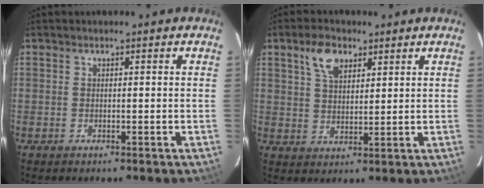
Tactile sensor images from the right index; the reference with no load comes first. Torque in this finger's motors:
{"motor_torque": [0.36, 0.31, 0.18, 0.05]}